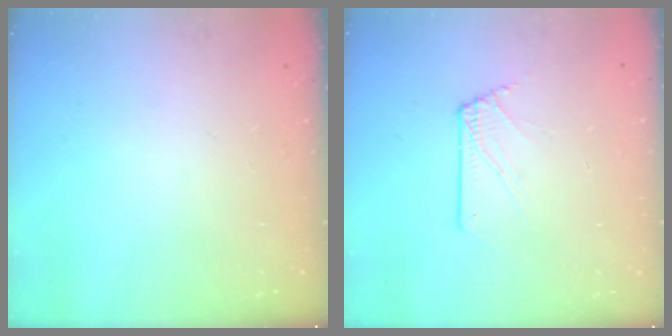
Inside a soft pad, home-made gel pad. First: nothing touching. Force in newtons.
{"total": 2.6, "press": 2.6, "slide": 0.2}